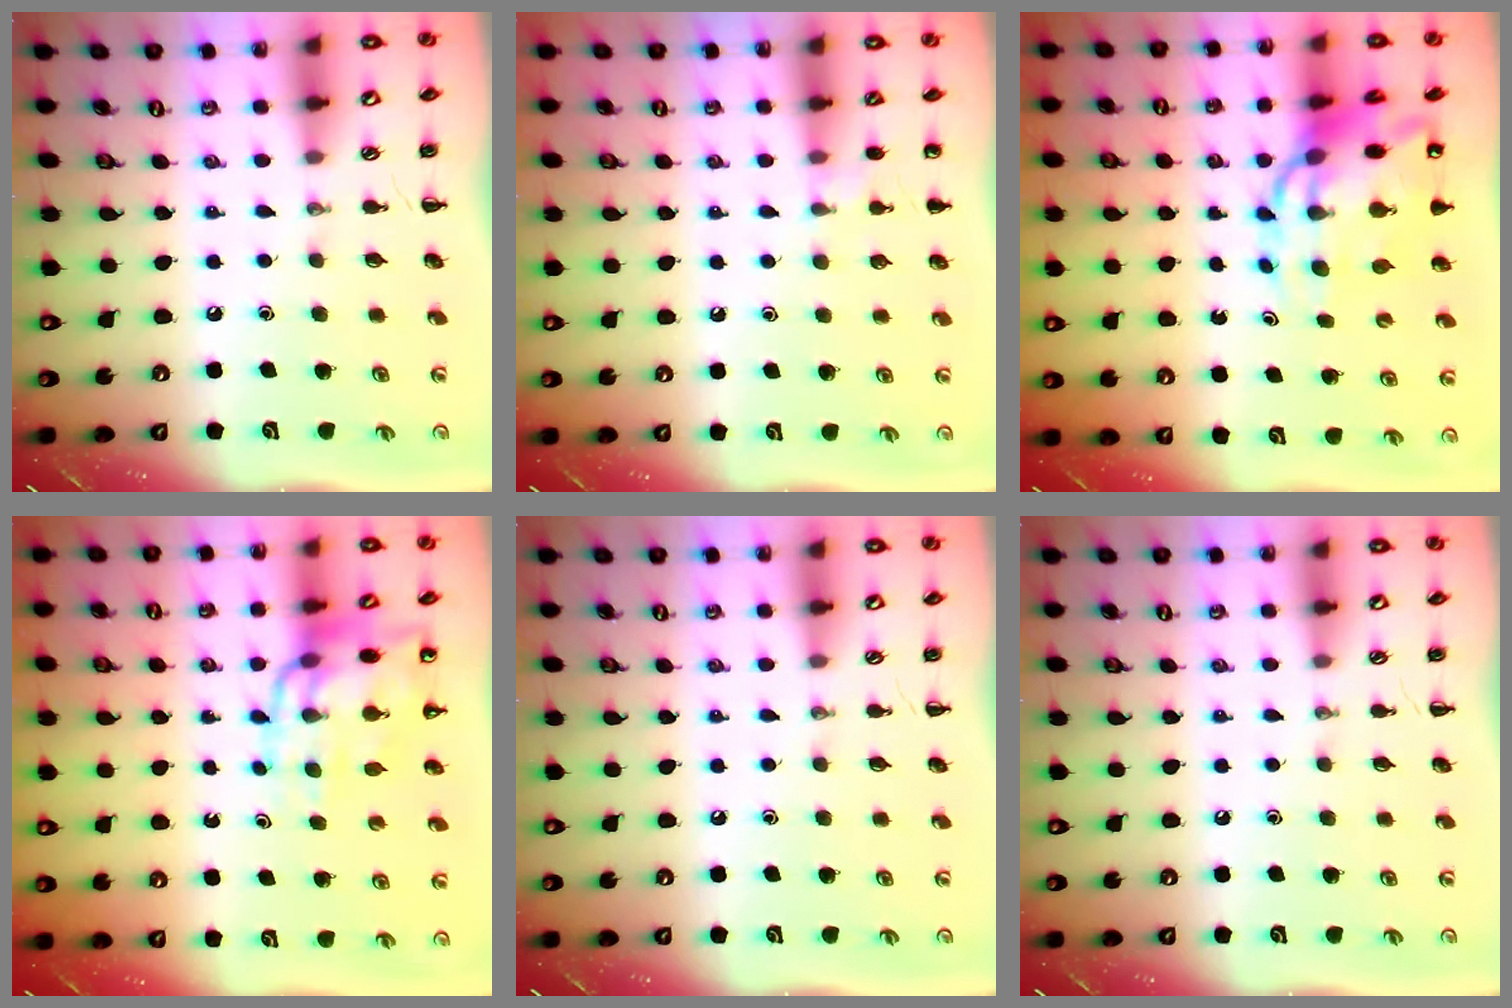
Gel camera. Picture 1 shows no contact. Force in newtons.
{"total": 6.6, "press": 6.3, "slide": 1.9}
{"total": 14.2, "press": 13.6, "slide": 3.8}
{"total": 13.6, "press": 13.3, "slide": 3.0}
{"total": 0.0}
{"total": 0.0}